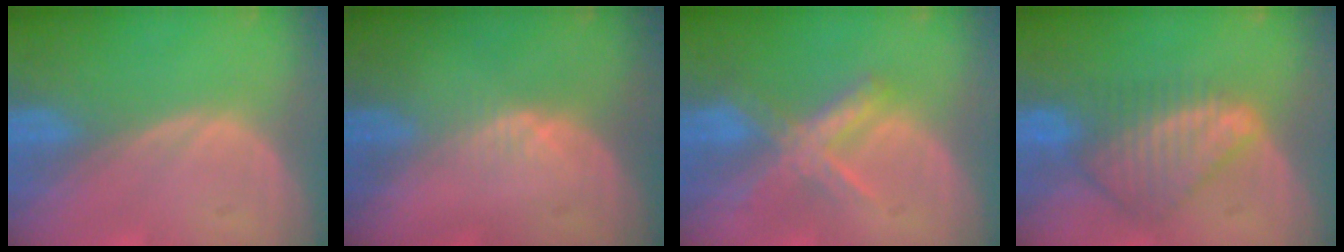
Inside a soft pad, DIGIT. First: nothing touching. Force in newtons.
{"total": 1.7, "press": 1.5, "slide": 0.8}
{"total": 7.2, "press": 6.1, "slide": 3.9}
{"total": 8.4, "press": 7.3, "slide": 4.1}